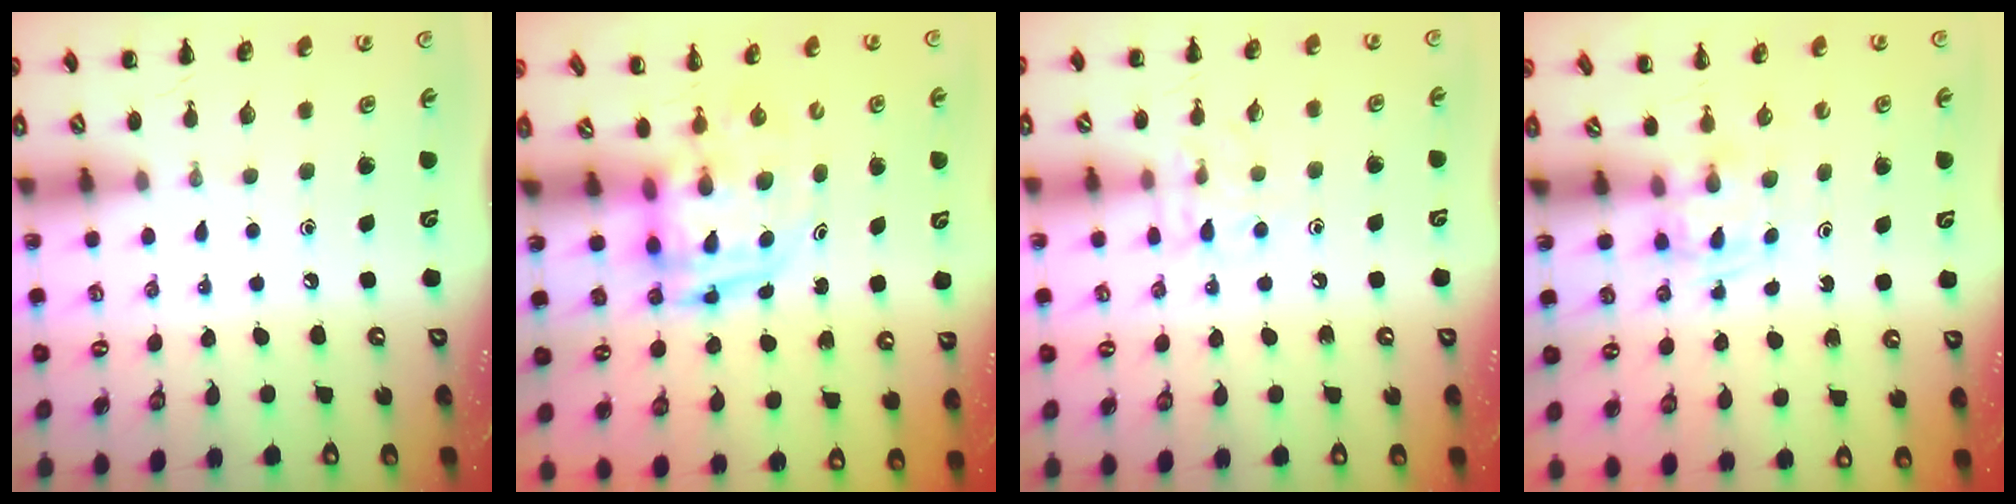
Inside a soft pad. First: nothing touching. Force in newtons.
{"total": 3.3, "press": 3.3, "slide": 0.7}
{"total": 7.7, "press": 7.7, "slide": 0.8}
{"total": 1.5, "press": 1.4, "slide": 0.7}